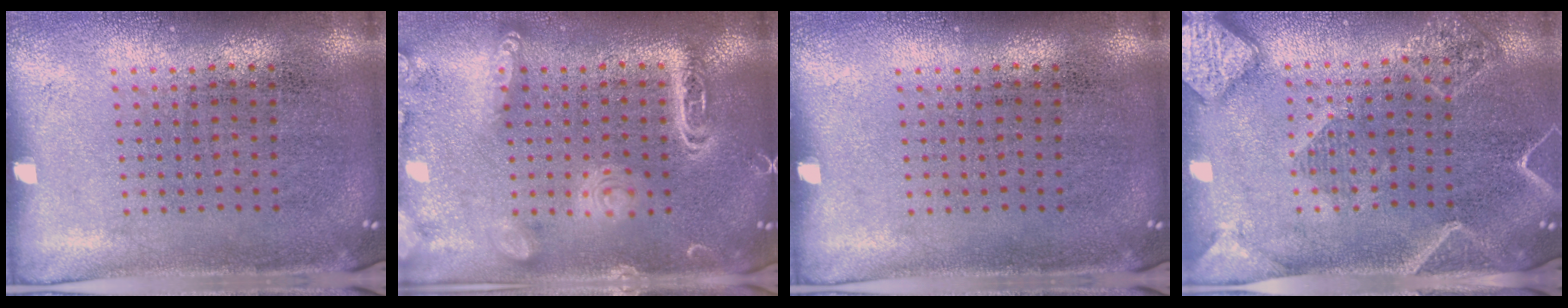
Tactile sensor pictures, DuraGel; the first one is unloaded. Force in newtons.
{"total": 2.1, "press": 2.1, "slide": 0.1}
{"total": 0.0}
{"total": 2.4, "press": 2.2, "slide": 0.9}